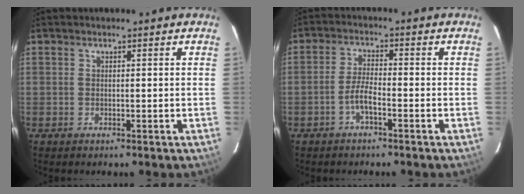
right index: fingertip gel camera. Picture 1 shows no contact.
{"total": 3.5, "force": [-2.1, 0.6, 2.8], "torque": [-0.065, 0.006, -0.041]}